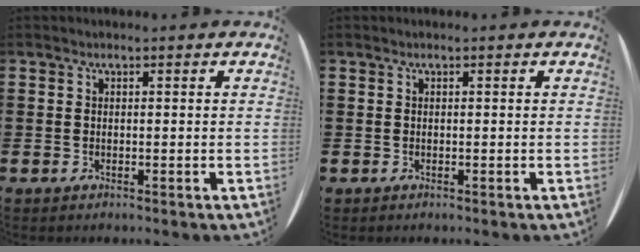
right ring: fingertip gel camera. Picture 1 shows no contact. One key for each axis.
{"total": 0.0}